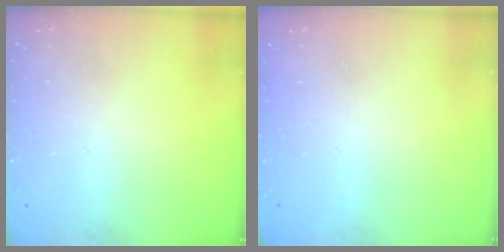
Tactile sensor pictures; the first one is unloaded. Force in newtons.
{"total": 0.0}